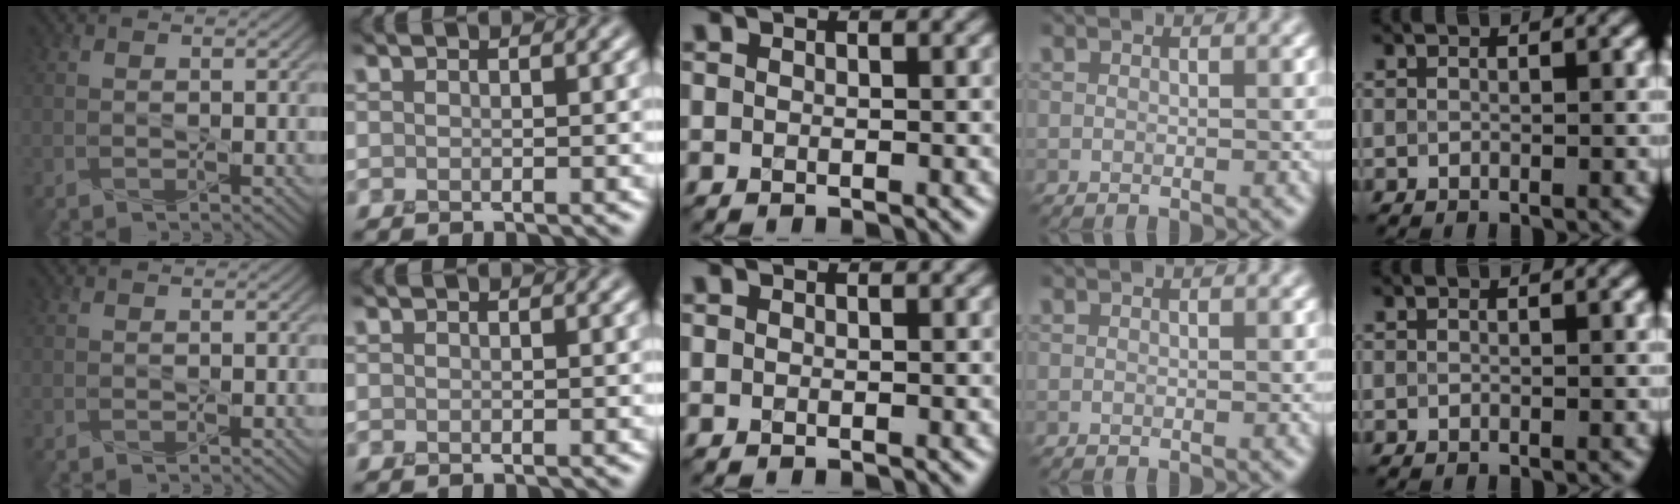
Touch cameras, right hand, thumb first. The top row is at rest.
{}